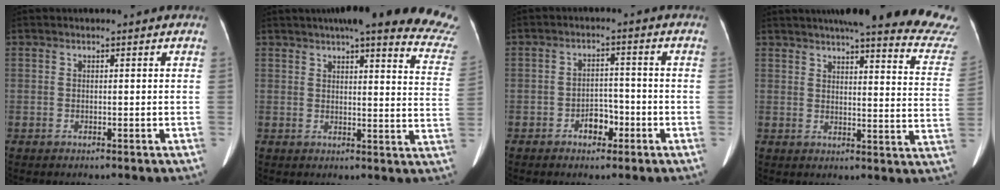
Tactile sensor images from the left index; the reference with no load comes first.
{"total": 24.6, "force": [22.0, 2.4, 10.8], "torque": [-0.126, -0.057, 0.234]}
{"total": 3.7, "force": [-2.2, 2.2, 2.0], "torque": [-0.032, 0.007, -0.032]}
{"total": 26.4, "force": [24.1, 1.3, 10.7], "torque": [-0.140, -0.075, 0.269]}